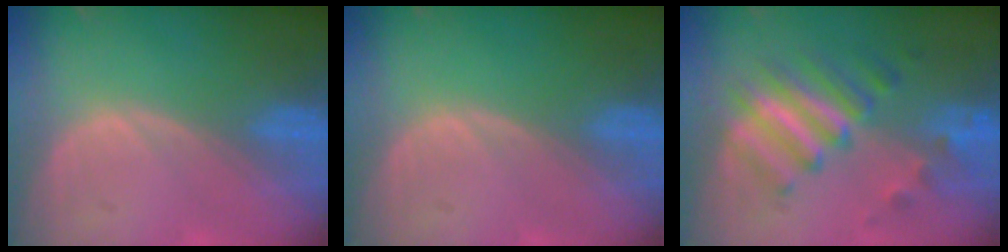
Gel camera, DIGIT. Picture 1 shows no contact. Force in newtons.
{"total": 0.0}
{"total": 7.7, "press": 7.7, "slide": 1.0}